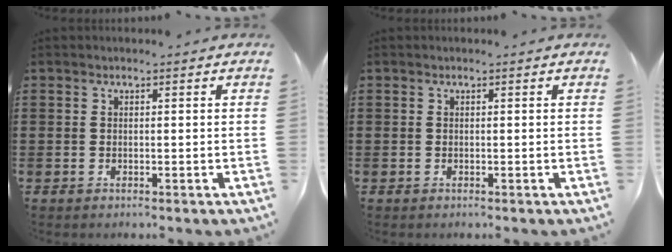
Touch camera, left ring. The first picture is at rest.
{"total": 0.0}